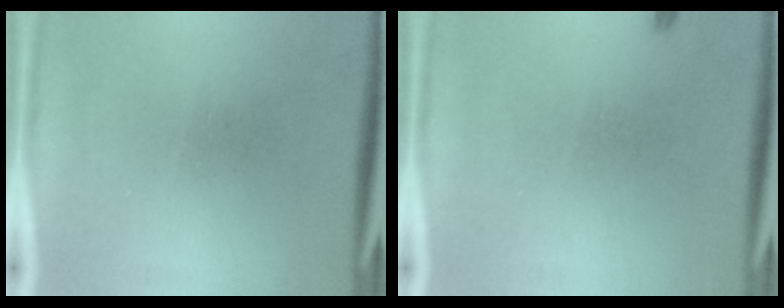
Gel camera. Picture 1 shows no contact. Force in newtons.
{"total": 0.5}